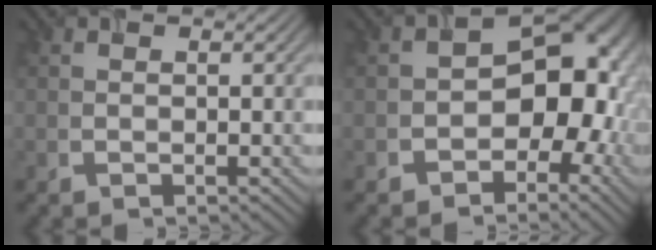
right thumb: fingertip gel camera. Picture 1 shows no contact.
{"total": 9.9, "force": [-2.8, 7.0, 6.4], "torque": [-0.043, 0.005, -0.052]}